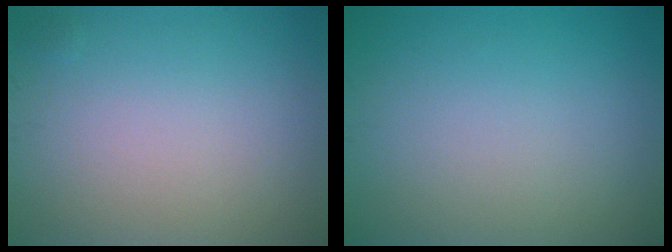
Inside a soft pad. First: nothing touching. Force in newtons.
{"total": 0.0}